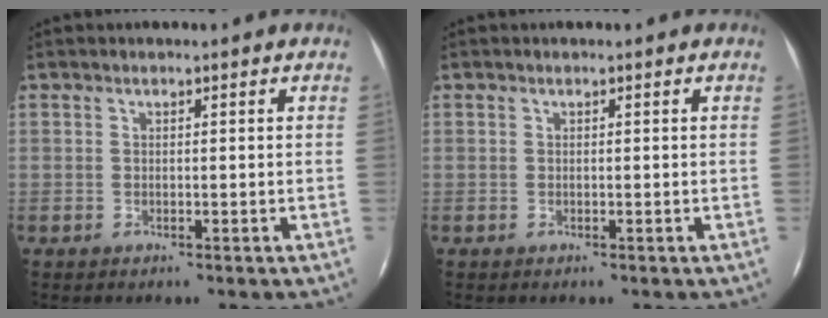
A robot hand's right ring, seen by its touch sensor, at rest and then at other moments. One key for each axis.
{"total": 0.0}